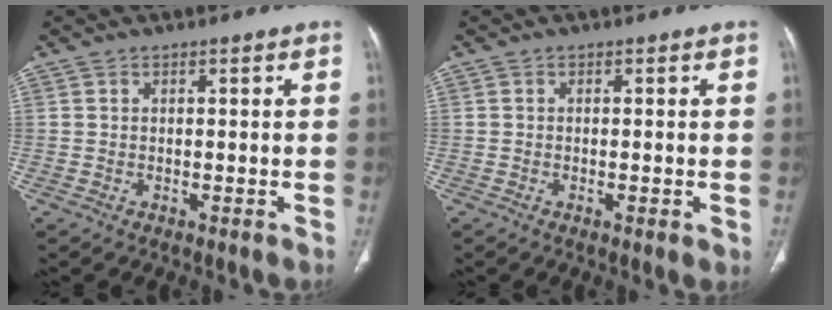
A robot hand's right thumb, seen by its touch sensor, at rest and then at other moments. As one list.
[{"total": 1.9, "force": [-0.4, 0.4, 1.8], "torque": [-0.034, -0.006, -0.006]}]